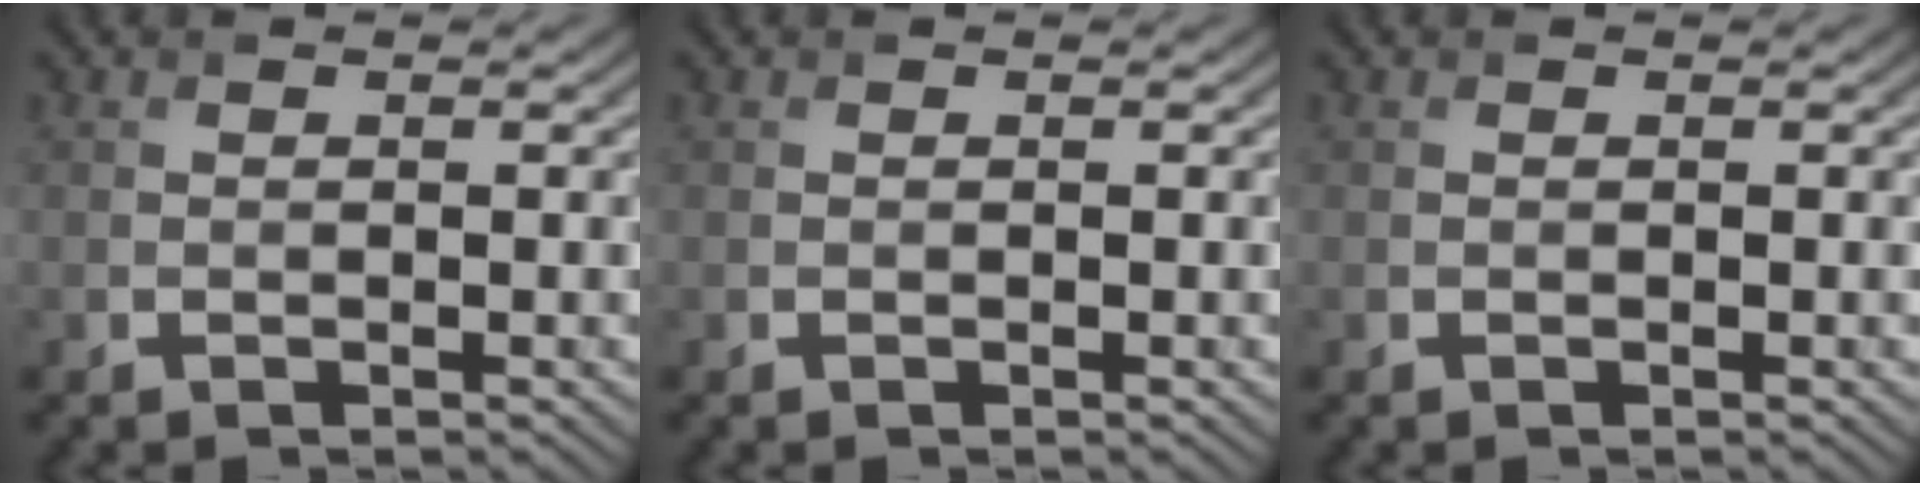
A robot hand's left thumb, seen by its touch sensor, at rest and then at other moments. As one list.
[{"total": 0.0}, {"total": 0.0}]